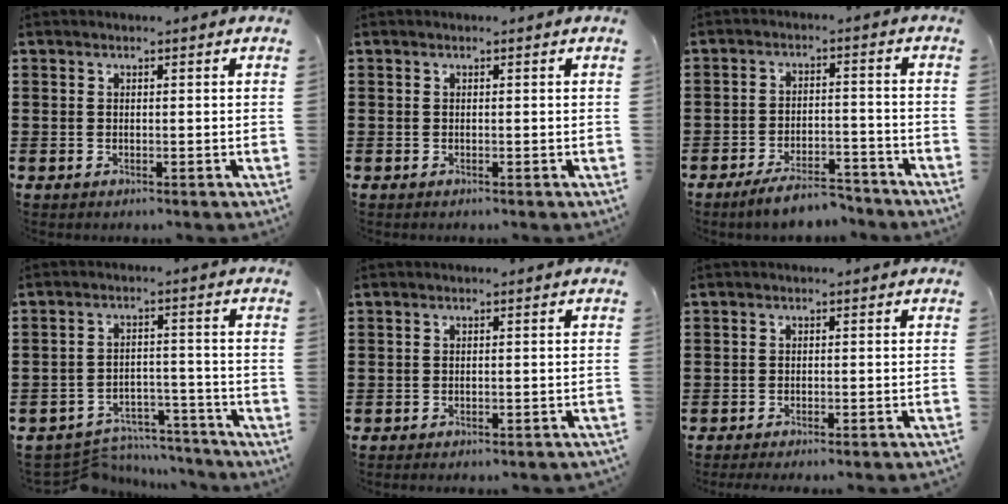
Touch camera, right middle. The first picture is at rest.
{"total": 0.0}
{"total": 5.7, "force": [-5.1, 1.0, 2.3], "torque": [-0.040, 0.004, -0.097]}
{"total": 6.1, "force": [-5.9, 1.2, 1.0], "torque": [-0.020, 0.013, -0.117]}
{"total": 1.4, "force": [-1.4, -0.1, 0.3], "torque": [-0.005, 0.003, -0.028]}
{"total": 1.9, "force": [-1.8, -0.4, 0.5], "torque": [-0.008, 0.003, -0.036]}